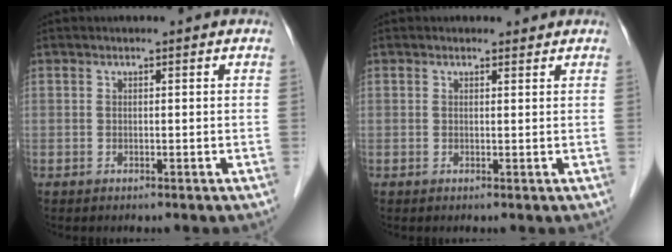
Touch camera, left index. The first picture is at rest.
{"total": 0.8, "force": [0.7, 0.5, 0.0], "torque": [-0.004, -0.003, 0.007]}